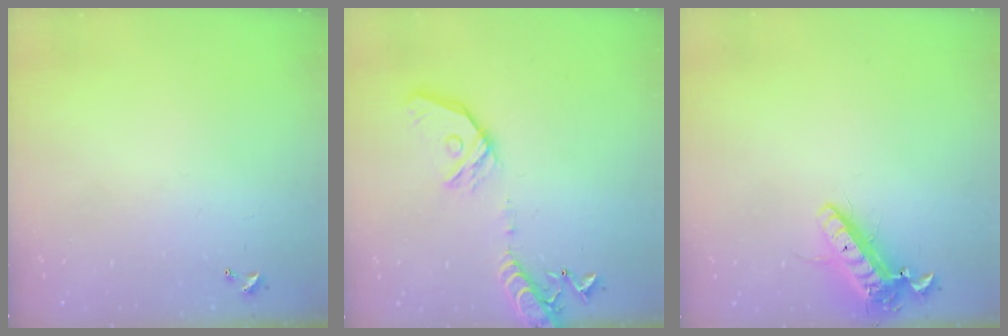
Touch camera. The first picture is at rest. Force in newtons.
{"total": 16.3, "press": 16.0, "slide": 3.2}
{"total": 14.8, "press": 14.5, "slide": 2.9}